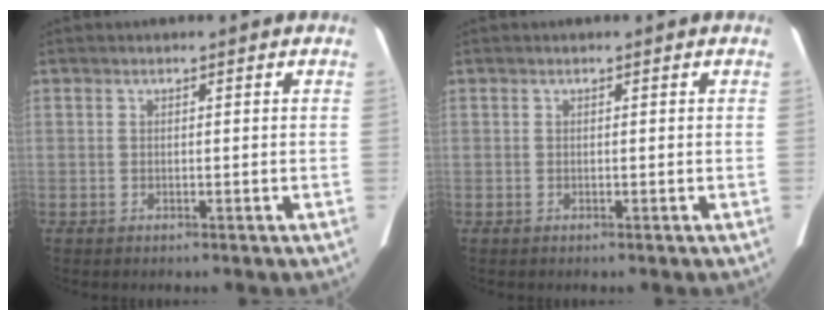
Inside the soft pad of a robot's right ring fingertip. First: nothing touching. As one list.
[{"total": 0.0}]